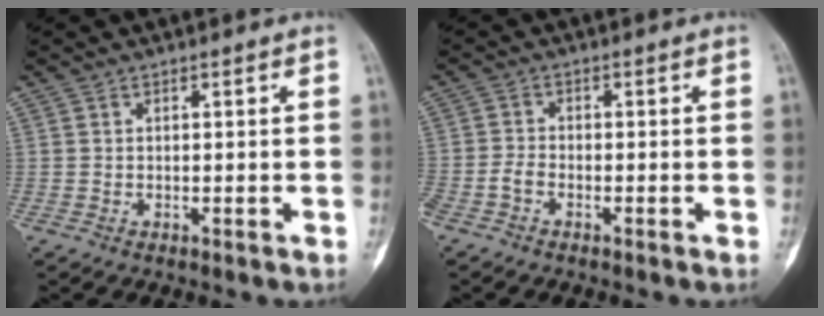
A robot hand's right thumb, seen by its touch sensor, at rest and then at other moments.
{"total": 2.4, "force": [-1.5, 1.0, 1.6], "torque": [-0.042, 0.008, -0.033]}